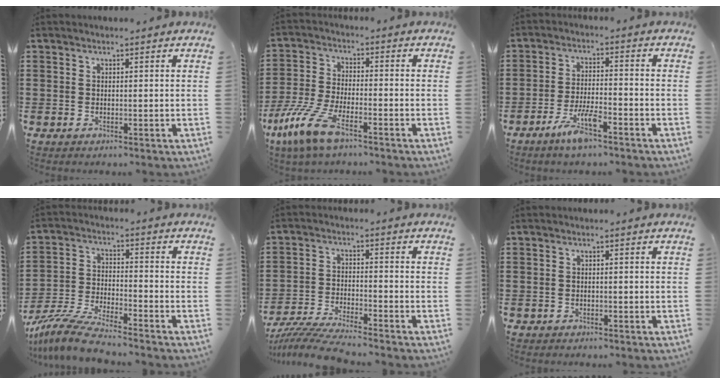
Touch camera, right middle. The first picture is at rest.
{"total": 9.7, "force": [-6.4, 2.7, 6.8], "torque": [-0.165, -0.006, -0.129]}
{"total": 6.3, "force": [-3.9, 1.4, 4.7], "torque": [-0.101, -0.003, -0.074]}
{"total": 8.4, "force": [-7.8, 0.3, 3.2], "torque": [-0.074, 0.001, -0.154]}
{"total": 6.6, "force": [-6.2, -0.1, 2.0], "torque": [-0.048, -0.009, -0.124]}
{"total": 0.8, "force": [-0.7, 0.4, 0.0], "torque": [-0.001, 0.002, -0.018]}